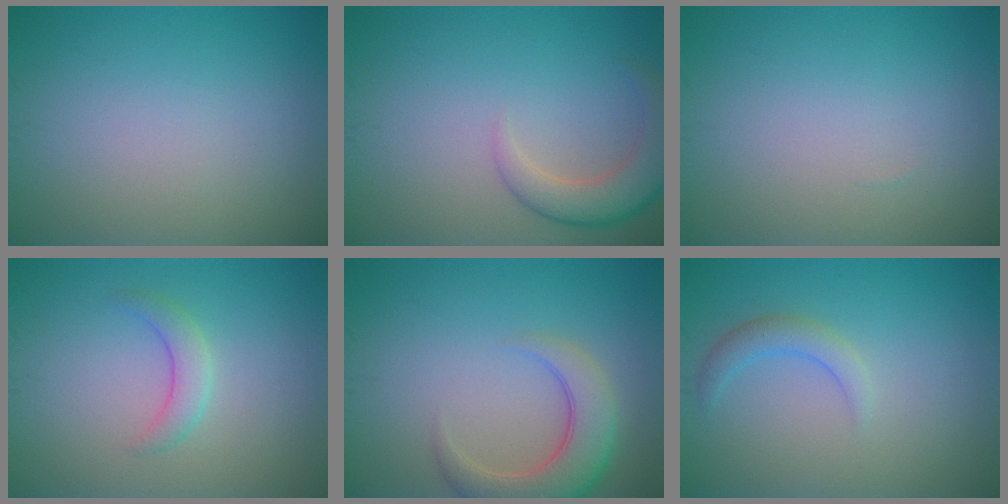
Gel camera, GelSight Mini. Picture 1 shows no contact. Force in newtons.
{"total": 4.1, "press": 4.1, "slide": 0.3}
{"total": 0.0}
{"total": 2.0, "press": 2.0, "slide": 0.1}
{"total": 5.4, "press": 5.4, "slide": 0.6}
{"total": 1.9, "press": 1.9, "slide": 0.2}